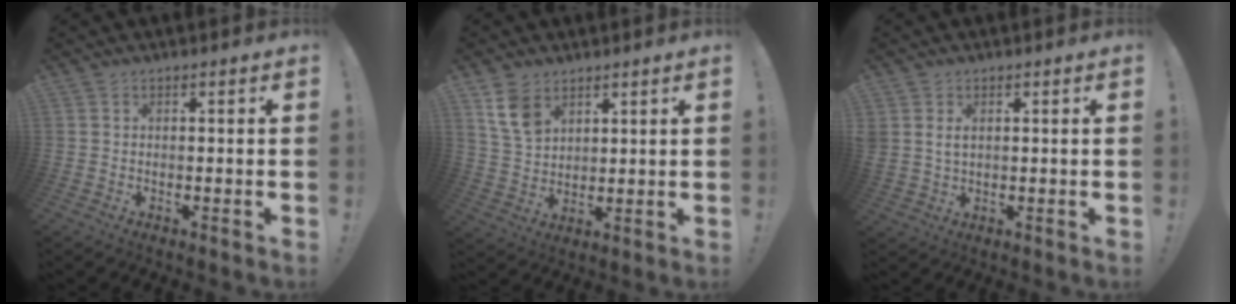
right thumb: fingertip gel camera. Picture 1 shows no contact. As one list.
[{"total": 8.7, "force": [5.3, 5.5, 4.3], "torque": [-0.074, -0.020, 0.106]}, {"total": 2.8, "force": [1.1, 1.9, 1.8], "torque": [-0.028, -0.001, 0.020]}]